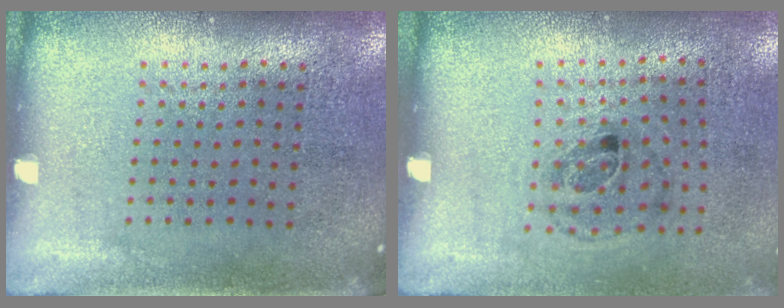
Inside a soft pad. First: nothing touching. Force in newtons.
{"total": 1.1, "press": 0.7, "slide": 0.9}